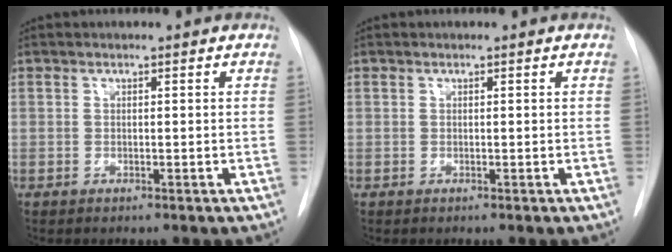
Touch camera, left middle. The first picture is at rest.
{"total": 0.0}